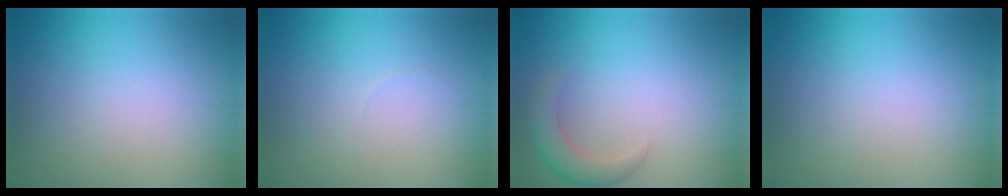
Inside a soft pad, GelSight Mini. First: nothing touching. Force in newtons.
{"total": 0.0}
{"total": 2.8, "press": 2.8, "slide": 0.2}
{"total": 0.0}